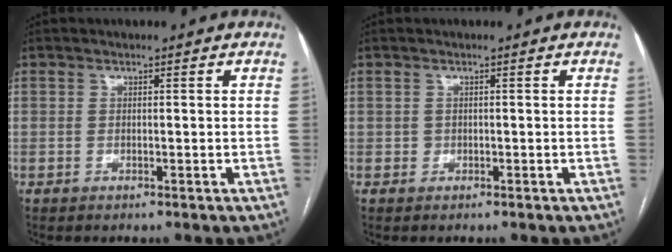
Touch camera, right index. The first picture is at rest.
{"total": 0.6, "force": [-0.1, 0.5, 0.0], "torque": [0.000, 0.004, -0.003]}